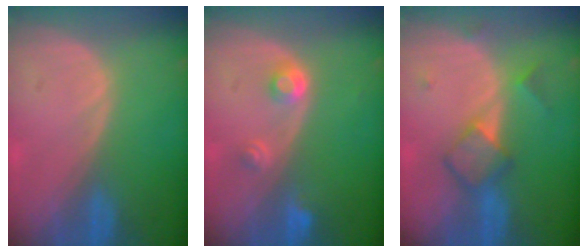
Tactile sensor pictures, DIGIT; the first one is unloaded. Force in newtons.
{"total": 2.9, "press": 2.7, "slide": 1.0}
{"total": 5.0, "press": 5.0, "slide": 0.5}